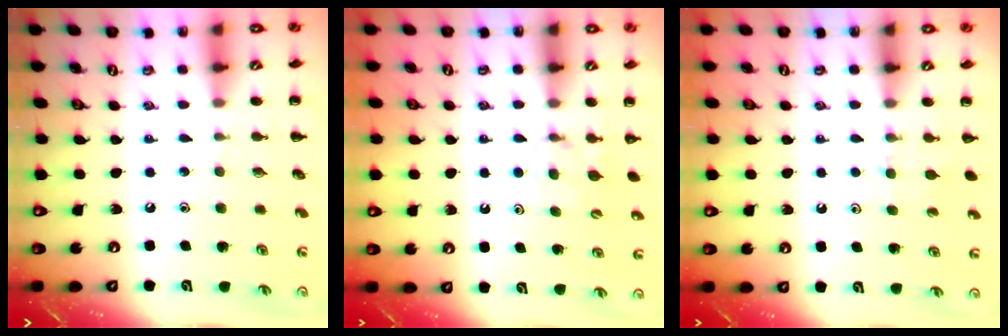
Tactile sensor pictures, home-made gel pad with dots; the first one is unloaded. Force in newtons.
{"total": 5.2, "press": 4.9, "slide": 1.4}
{"total": 4.4, "press": 4.1, "slide": 1.7}